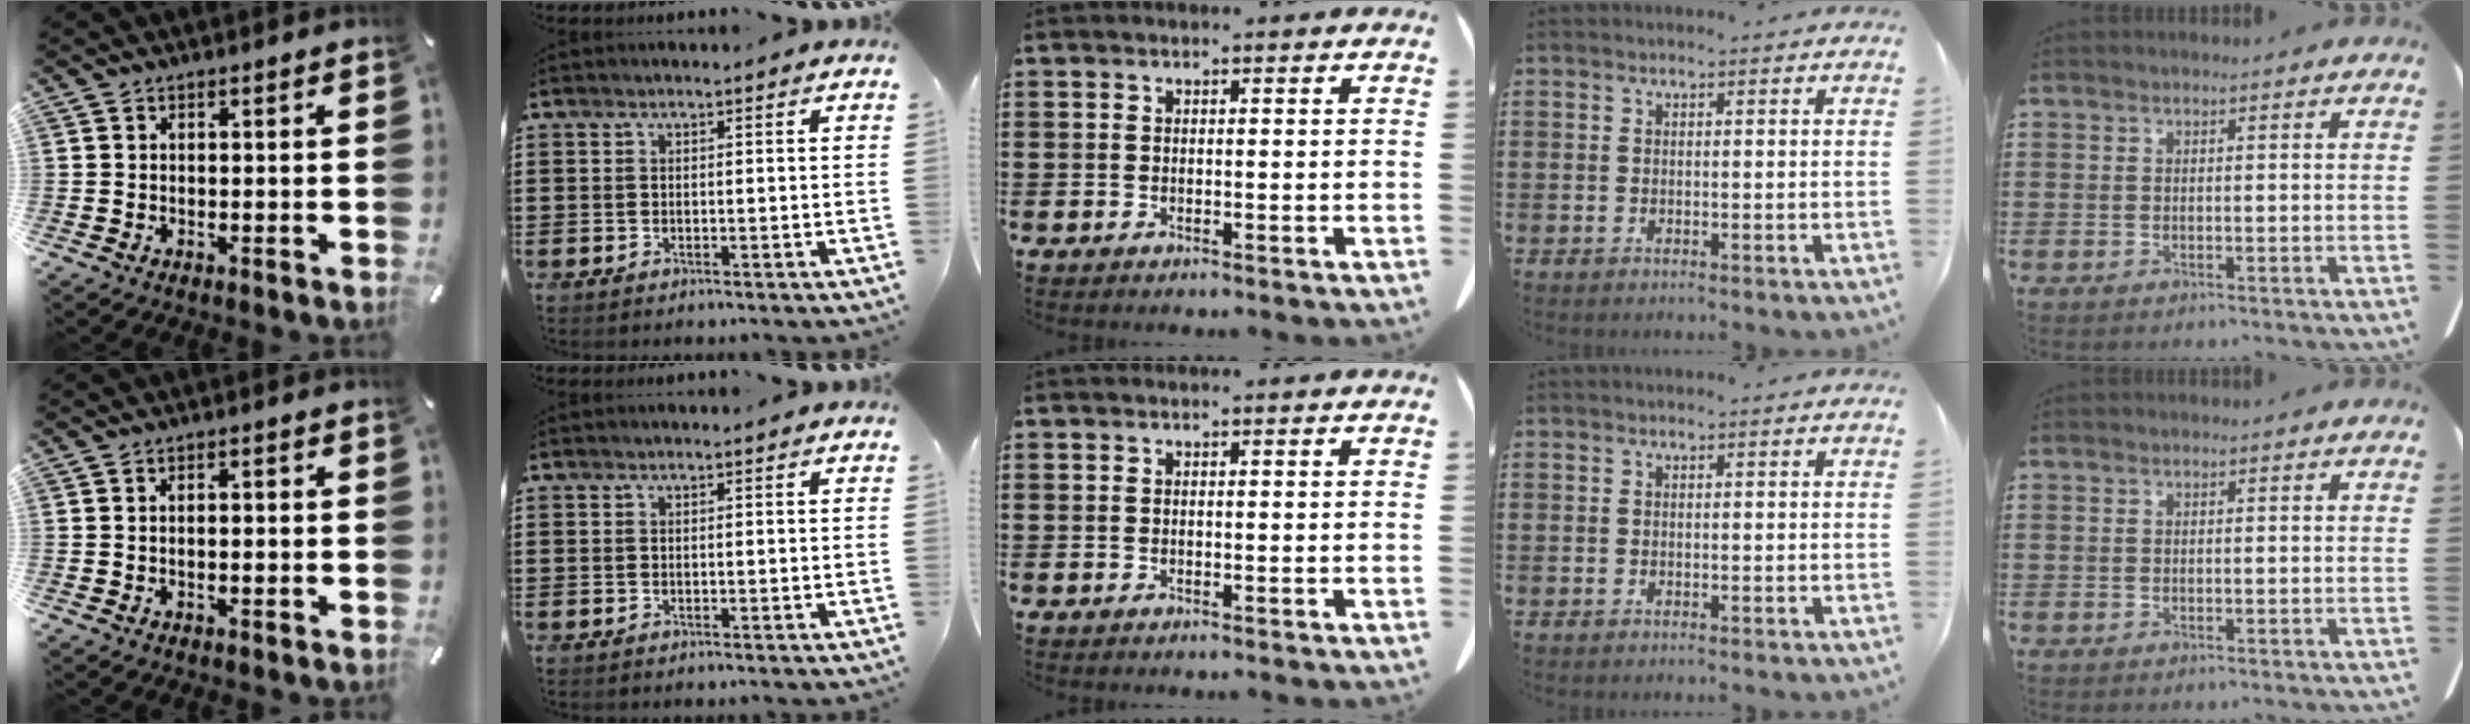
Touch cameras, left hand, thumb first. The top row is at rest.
{"thumb": {"total": 1.4, "force": [-0.4, 0.6, 1.2], "torque": [-0.024, 0.002, -0.008]}}